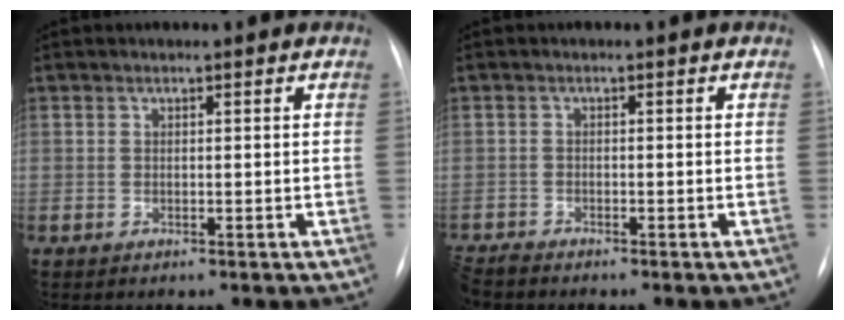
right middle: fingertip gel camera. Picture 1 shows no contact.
{"total": 2.3, "force": [-2.2, -0.1, 0.4], "torque": [-0.009, -0.013, -0.044]}